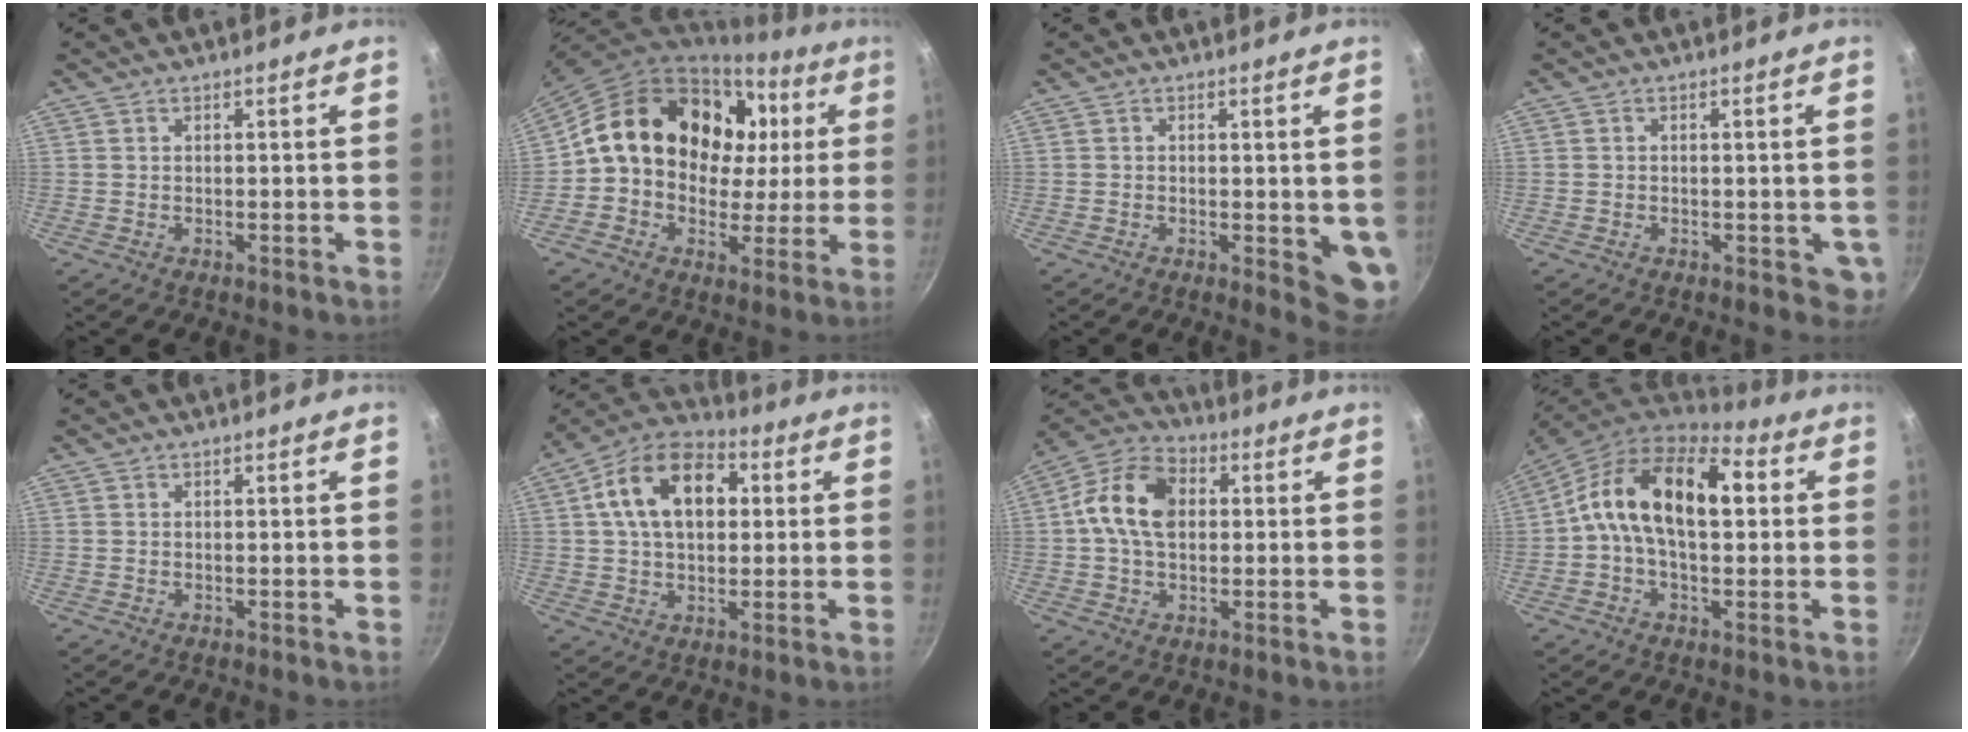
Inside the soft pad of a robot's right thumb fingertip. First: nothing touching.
{"total": 21.3, "force": [4.1, 16.5, 12.8], "torque": [-0.187, 0.032, 0.064]}
{"total": 5.4, "force": [-0.4, 2.3, 4.8], "torque": [-0.051, -0.010, -0.005]}
{"total": 3.8, "force": [-0.8, 2.3, 2.9], "torque": [-0.025, -0.004, -0.010]}
{"total": 0.0}
{"total": 15.8, "force": [3.4, 10.3, 11.4], "torque": [-0.164, 0.020, 0.041]}
{"total": 12.9, "force": [1.5, 8.9, 9.2], "torque": [-0.147, 0.021, 0.007]}
{"total": 17.0, "force": [2.5, 9.9, 13.6], "torque": [-0.195, 0.024, 0.016]}